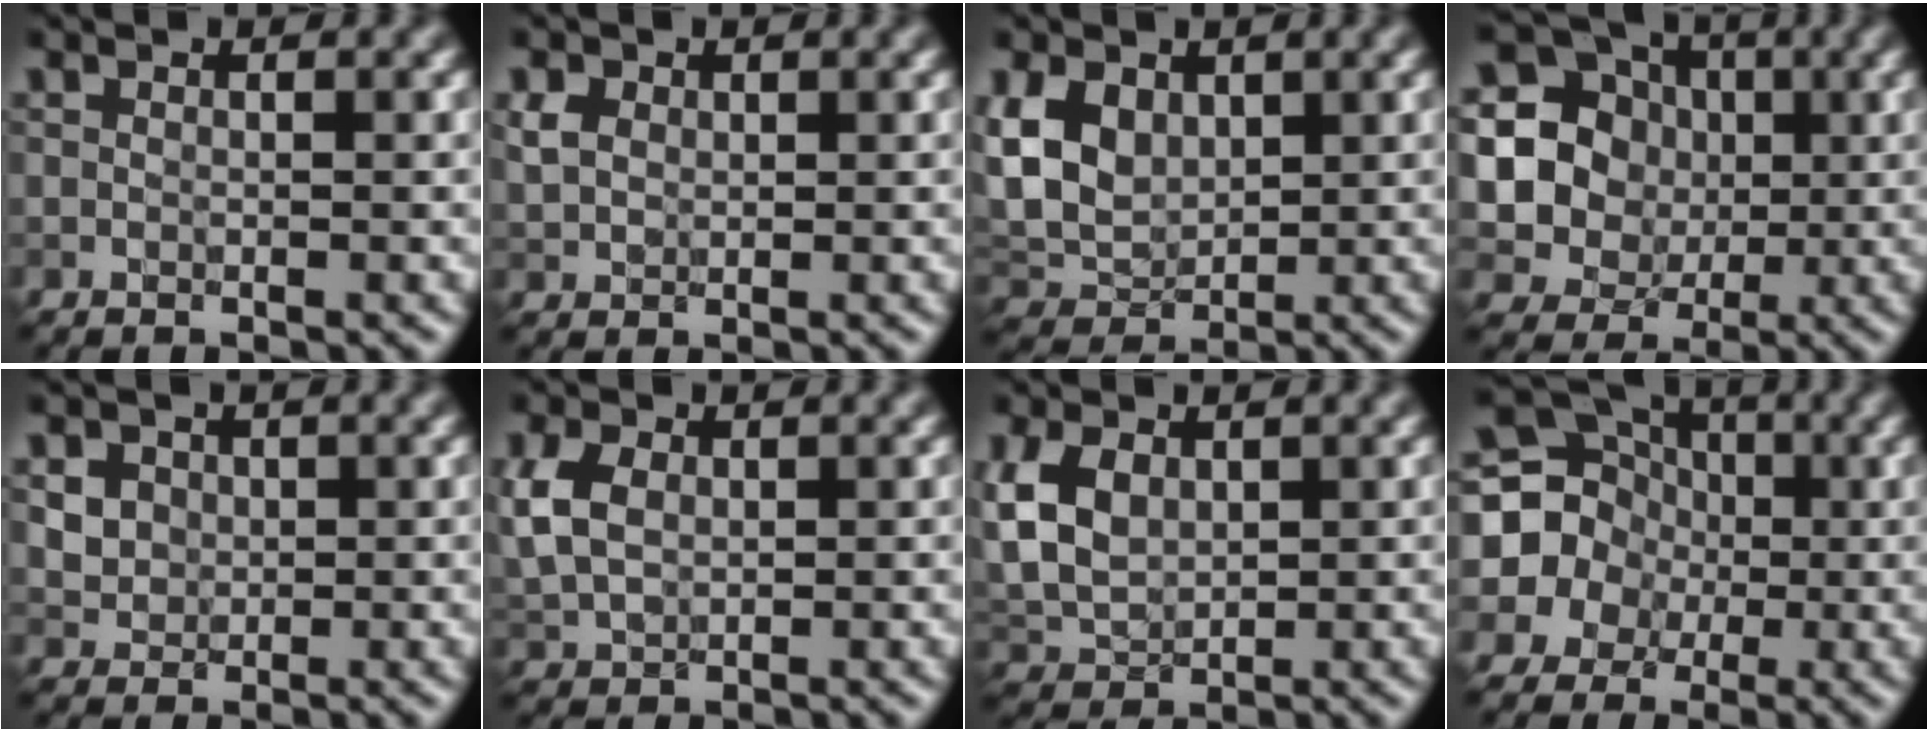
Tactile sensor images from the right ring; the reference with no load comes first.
{"total": 2.2, "force": [0.8, 1.8, 1.0], "torque": [-0.021, 0.004, 0.012]}
{"total": 5.7, "force": [1.4, 4.3, 3.4], "torque": [-0.079, 0.005, 0.023]}
{"total": 18.7, "force": [3.5, 17.6, 5.4], "torque": [-0.161, 0.000, 0.044]}
{"total": 3.8, "force": [1.4, 3.1, 1.5], "torque": [-0.033, 0.010, 0.027]}
{"total": 4.4, "force": [0.9, 3.3, 2.8], "torque": [-0.079, 0.009, 0.019]}
{"total": 5.5, "force": [1.0, 4.0, 3.7], "torque": [-0.094, 0.006, 0.019]}
{"total": 13.2, "force": [0.7, 12.5, 4.0], "torque": [-0.108, 0.025, -0.025]}